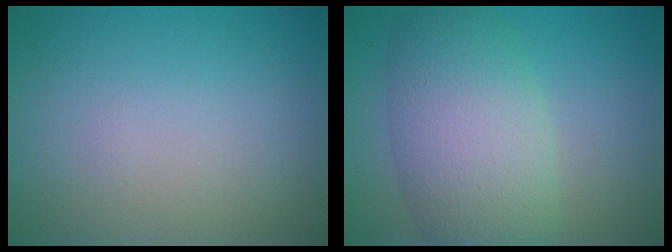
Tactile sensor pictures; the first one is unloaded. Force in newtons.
{"total": 7.7, "press": 7.7, "slide": 0.2}